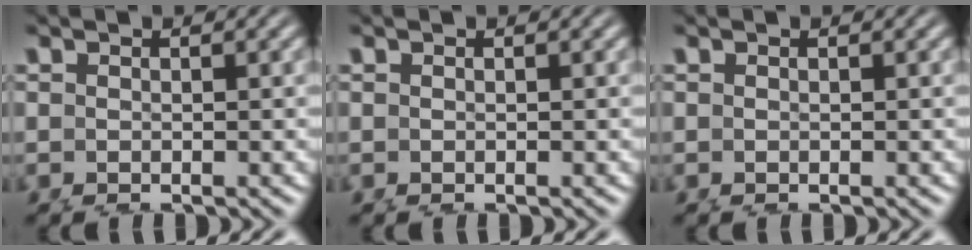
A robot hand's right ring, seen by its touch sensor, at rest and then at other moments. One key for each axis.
{"total": 0.0}
{"total": 0.0}